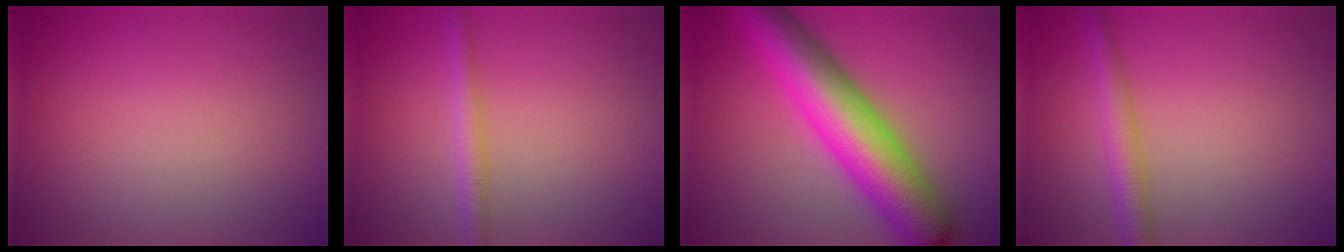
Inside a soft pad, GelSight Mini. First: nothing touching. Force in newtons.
{"total": 2.0, "press": 2.0, "slide": 0.0}
{"total": 10.5, "press": 10.5, "slide": 0.3}
{"total": 3.0, "press": 3.0, "slide": 0.1}